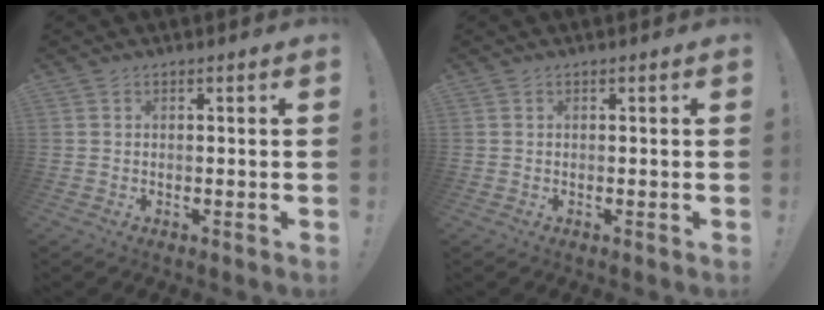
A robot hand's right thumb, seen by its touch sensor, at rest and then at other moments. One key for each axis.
{"total": 0.0}